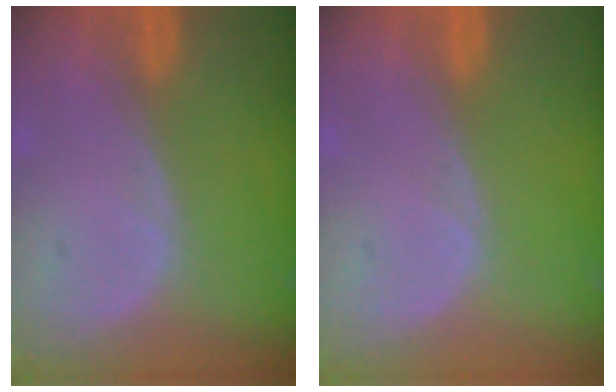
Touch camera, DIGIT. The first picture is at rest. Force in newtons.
{"total": 0.0}